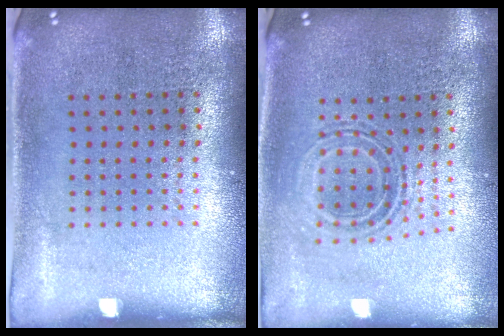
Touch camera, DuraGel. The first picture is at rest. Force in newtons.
{"total": 0.8, "press": 0.8, "slide": 0.3}